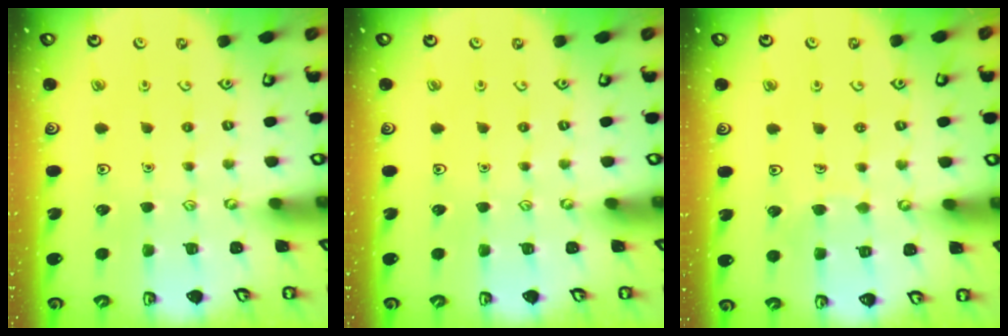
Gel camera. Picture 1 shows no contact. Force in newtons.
{"total": 0.0}
{"total": 3.7, "press": 3.7, "slide": 0.4}